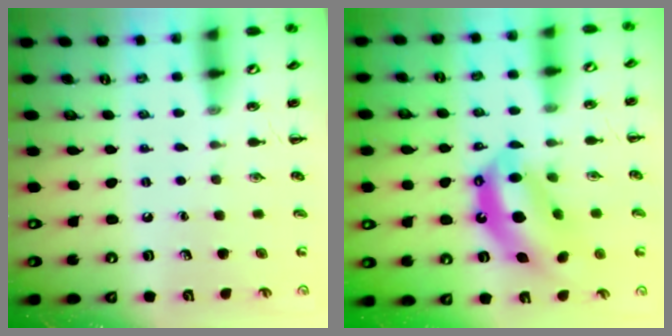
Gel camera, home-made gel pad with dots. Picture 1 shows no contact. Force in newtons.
{"total": 14.2, "press": 13.7, "slide": 4.0}